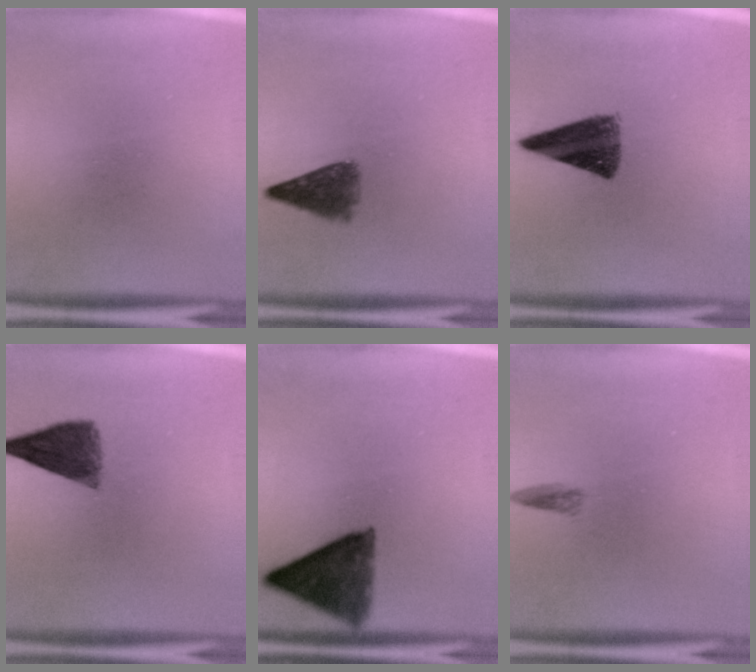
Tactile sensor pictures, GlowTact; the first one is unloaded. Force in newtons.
{"total": 5.1}
{"total": 9.6}
{"total": 7.1}
{"total": 10.3}
{"total": 1.3}